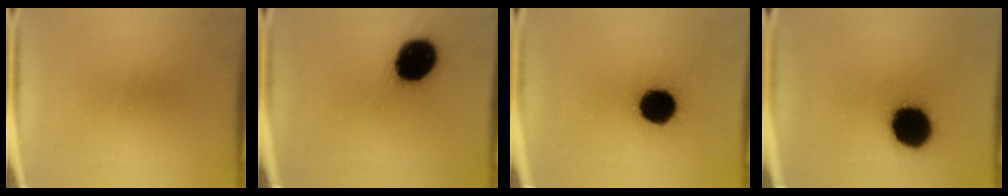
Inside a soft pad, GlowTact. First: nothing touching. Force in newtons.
{"total": 16.8}
{"total": 14.5}
{"total": 17.0}